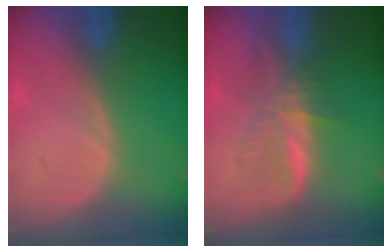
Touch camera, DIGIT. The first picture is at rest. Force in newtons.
{"total": 6.0, "press": 5.9, "slide": 0.8}